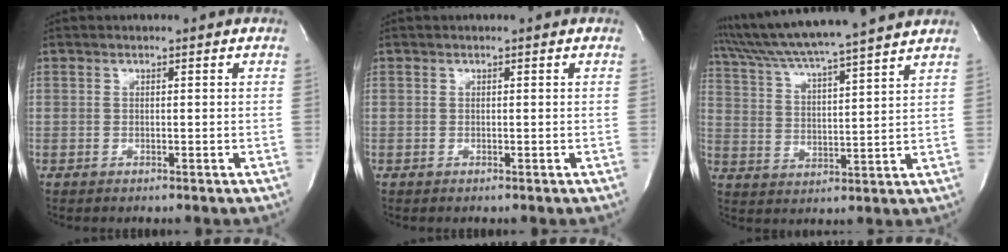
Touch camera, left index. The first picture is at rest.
{"total": 0.0}
{"total": 17.6, "force": [15.6, -1.1, 8.0], "torque": [-0.149, 0.008, 0.239]}